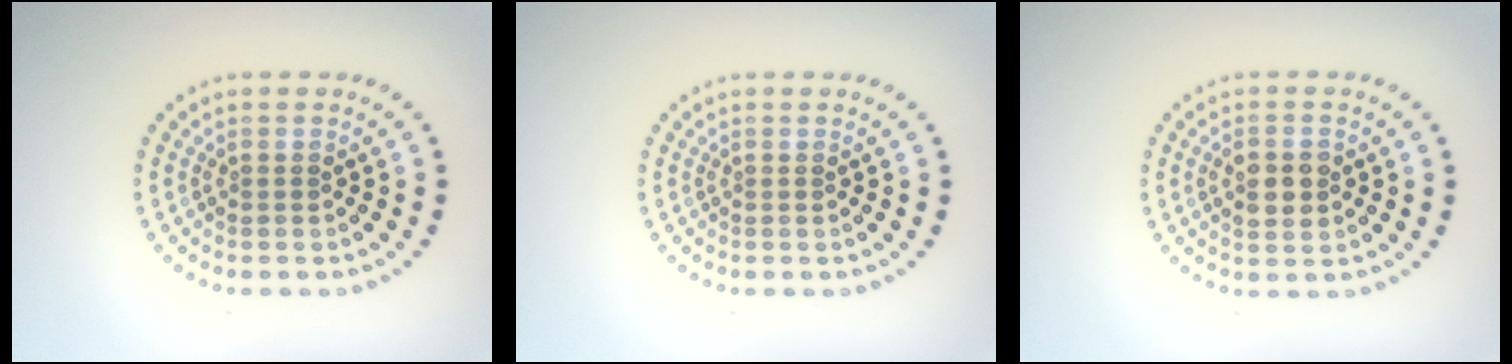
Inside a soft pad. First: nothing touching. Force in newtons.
{"total": 0.0}
{"total": 2.8, "press": 2.8, "slide": 0.2}